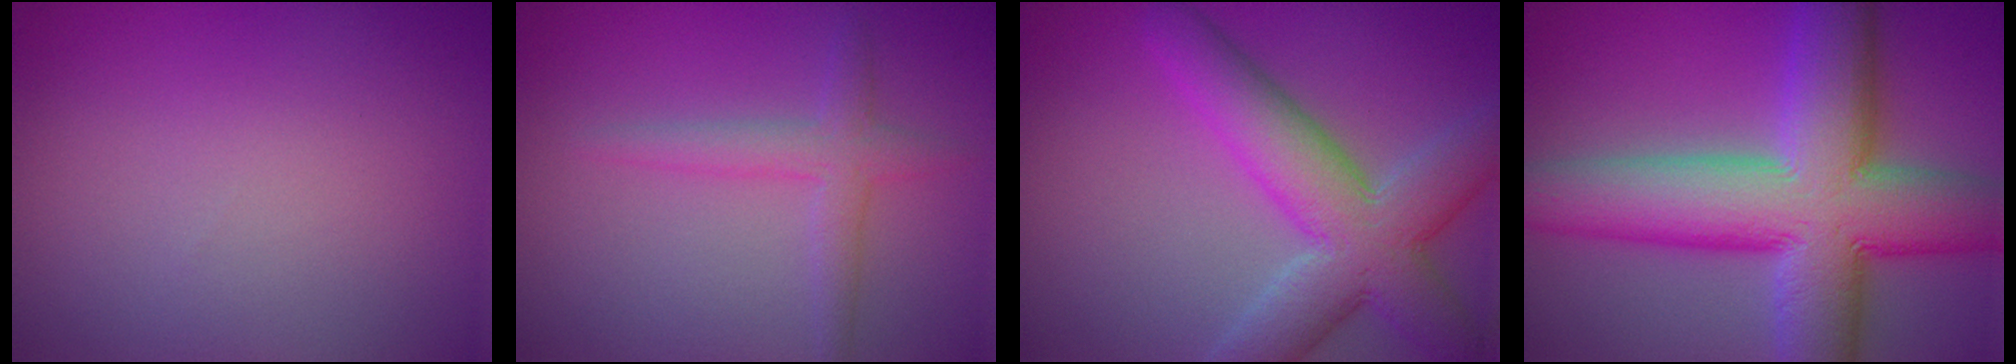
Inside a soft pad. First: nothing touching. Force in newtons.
{"total": 2.3, "press": 2.3, "slide": 0.1}
{"total": 8.0, "press": 8.0, "slide": 0.5}
{"total": 13.4, "press": 13.4, "slide": 0.4}